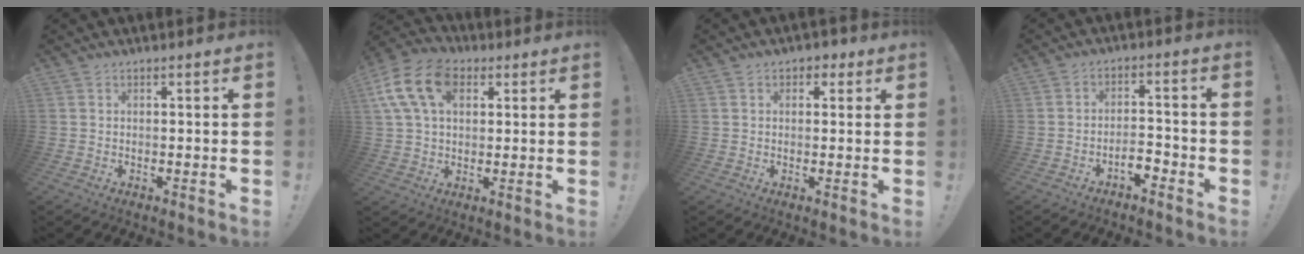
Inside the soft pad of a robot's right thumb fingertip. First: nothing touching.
{"total": 15.6, "force": [5.7, 10.3, 10.2], "torque": [-0.200, -0.011, 0.109]}
{"total": 2.9, "force": [1.1, 2.4, 1.3], "torque": [-0.008, 0.001, 0.016]}
{"total": 4.7, "force": [-3.5, 1.6, 2.8], "torque": [-0.051, 0.011, -0.060]}